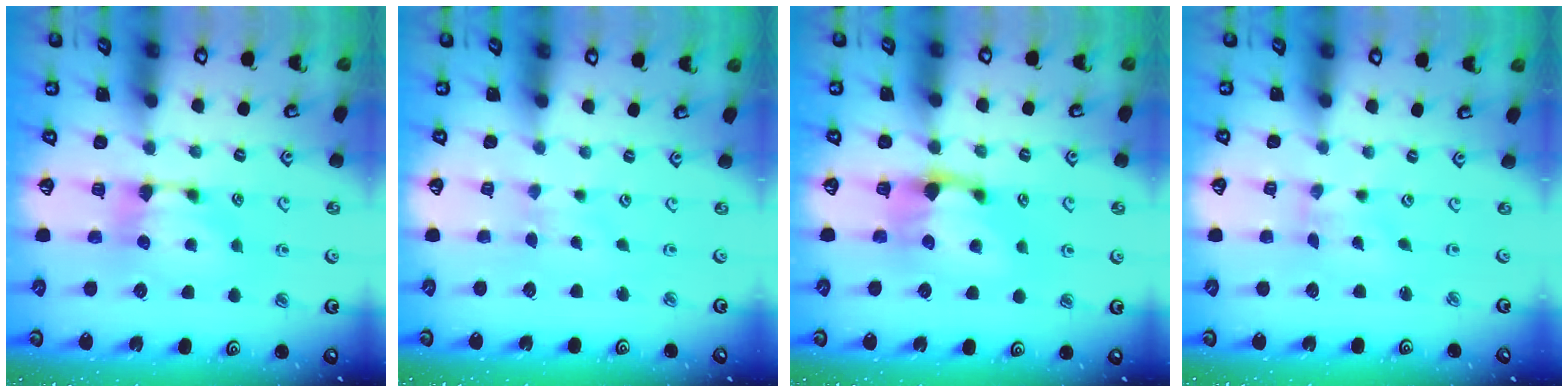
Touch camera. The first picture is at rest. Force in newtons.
{"total": 2.8, "press": 2.8, "slide": 0.2}
{"total": 1.4, "press": 0.9, "slide": 1.1}
{"total": 4.1, "press": 4.0, "slide": 0.9}